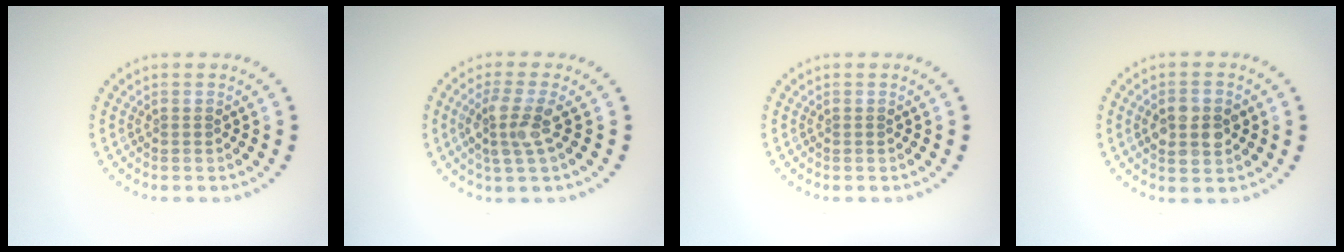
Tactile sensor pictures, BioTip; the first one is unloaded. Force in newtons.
{"total": 3.1, "press": 2.7, "slide": 1.5}
{"total": 0.0}
{"total": 4.0, "press": 4.0, "slide": 0.0}